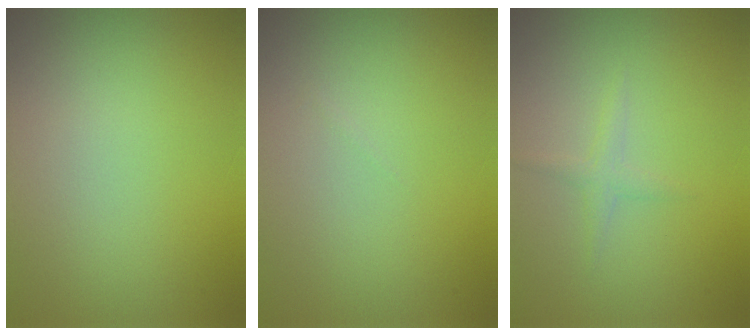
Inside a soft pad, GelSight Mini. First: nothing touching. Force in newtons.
{"total": 0.0}
{"total": 1.1, "press": 1.1, "slide": 0.0}